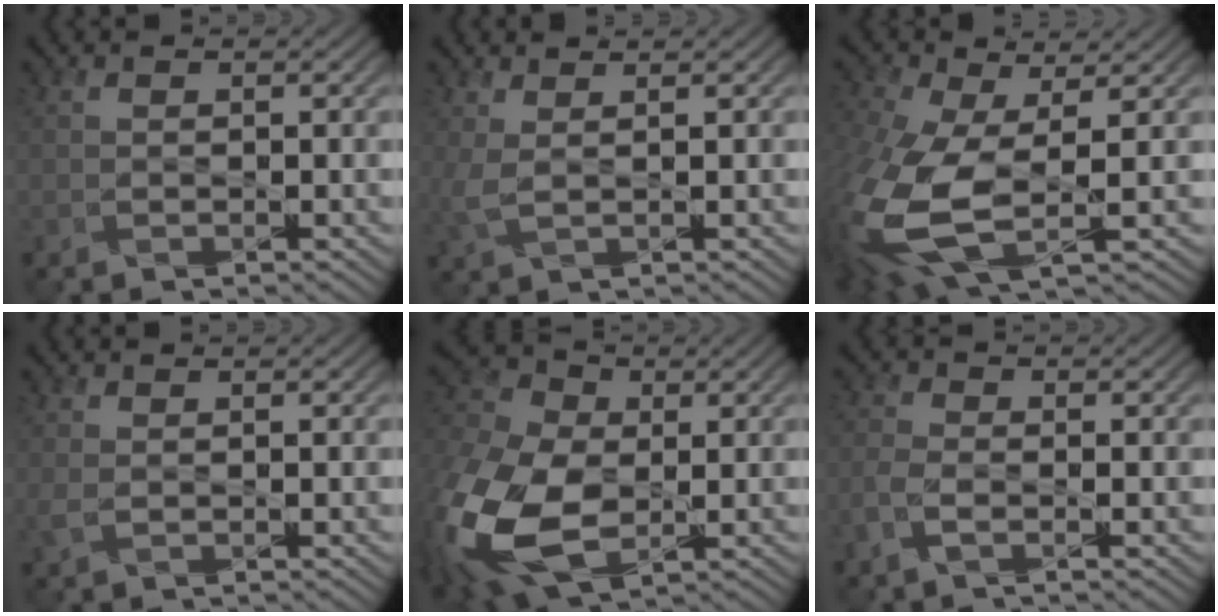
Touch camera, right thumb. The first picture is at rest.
{"total": 2.4, "force": [1.3, 0.6, 1.9], "torque": [-0.054, 0.004, 0.027]}
{"total": 13.3, "force": [-2.5, 6.8, 11.2], "torque": [-0.304, -0.039, -0.033]}
{"total": 1.2, "force": [0.1, 0.7, 1.0], "torque": [-0.035, -0.004, 0.004]}
{"total": 16.1, "force": [-3.2, 10.7, 11.7], "torque": [-0.316, -0.031, -0.058]}
{"total": 2.8, "force": [-1.4, 1.3, 2.0], "torque": [-0.059, -0.004, -0.035]}